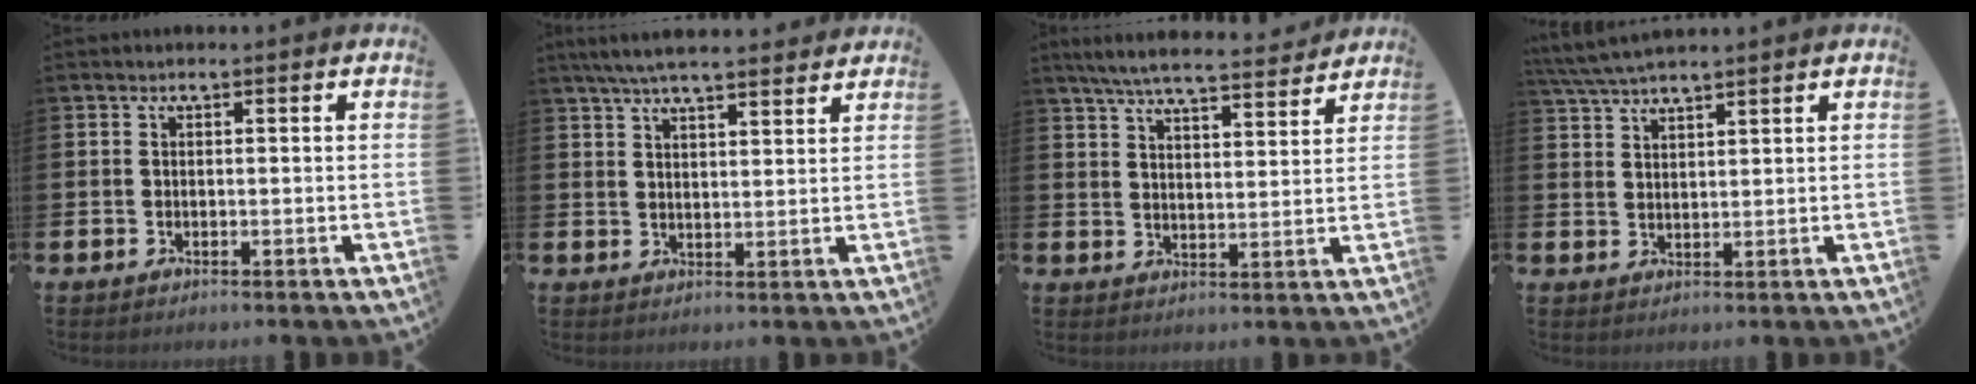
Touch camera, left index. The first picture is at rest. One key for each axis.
{"total": 5.7, "fx": 5.4, "fy": 0.7, "fz": 1.9, "tx": -0.049, "ty": -0.015, "tz": 0.098}
{"total": 6.7, "fx": 6.3, "fy": 0.7, "fz": 2.0, "tx": -0.048, "ty": -0.041, "tz": 0.110}
{"total": 4.4, "fx": 4.1, "fy": 0.3, "fz": 1.4, "tx": -0.044, "ty": -0.009, "tz": 0.078}